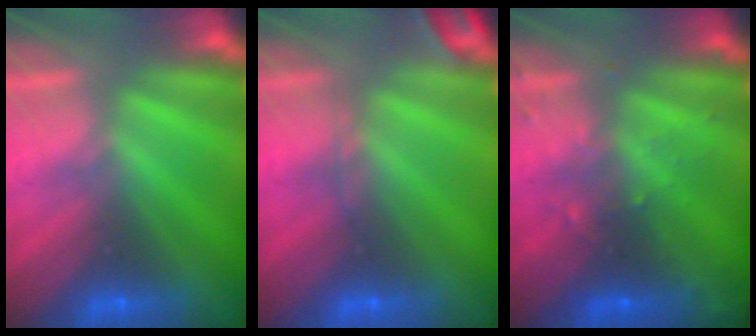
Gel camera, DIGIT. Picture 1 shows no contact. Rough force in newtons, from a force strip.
{"total": 2.8}
{"total": 2.9}